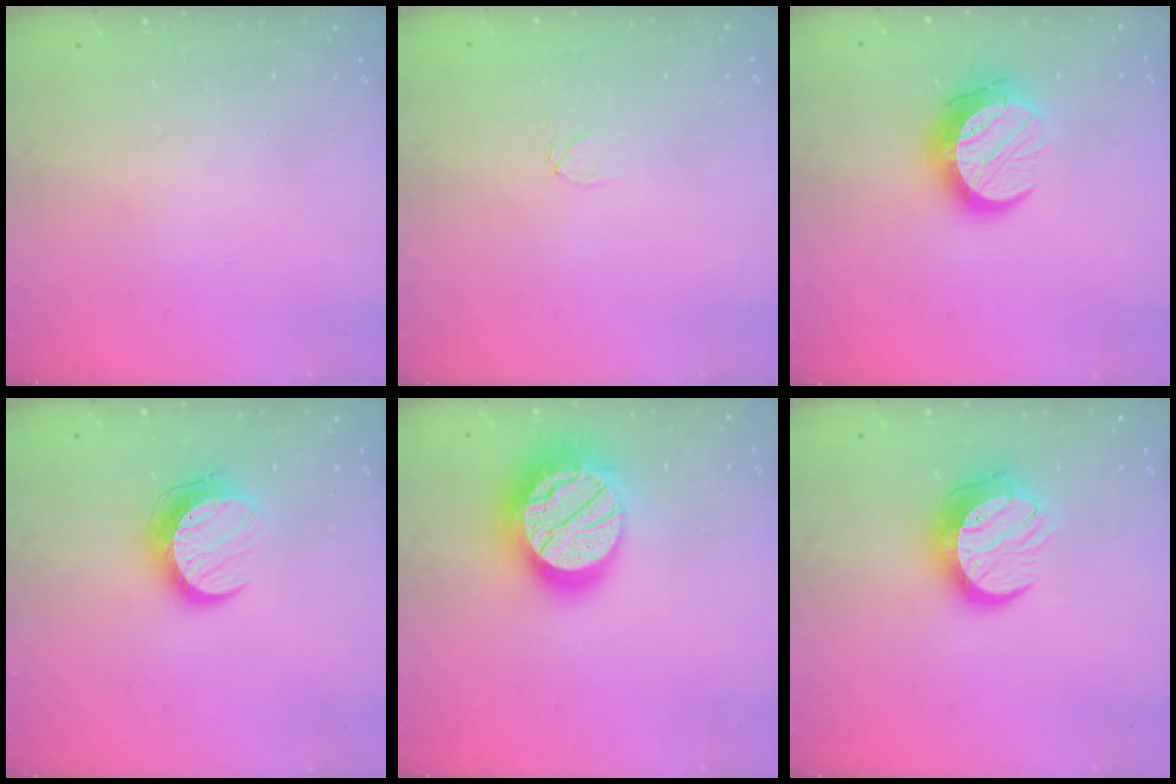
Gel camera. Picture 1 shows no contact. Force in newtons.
{"total": 3.5, "press": 3.5, "slide": 0.3}
{"total": 12.2, "press": 12.2, "slide": 0.9}
{"total": 10.2, "press": 10.2, "slide": 0.2}
{"total": 23.9, "press": 23.8, "slide": 1.9}
{"total": 12.1, "press": 12.1, "slide": 0.6}